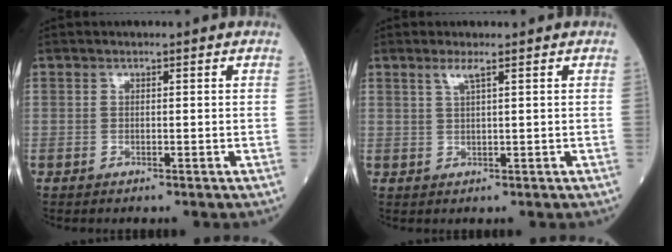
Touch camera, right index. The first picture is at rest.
{"total": 1.8, "force": [1.1, -0.2, 1.4], "torque": [-0.035, 0.001, 0.023]}